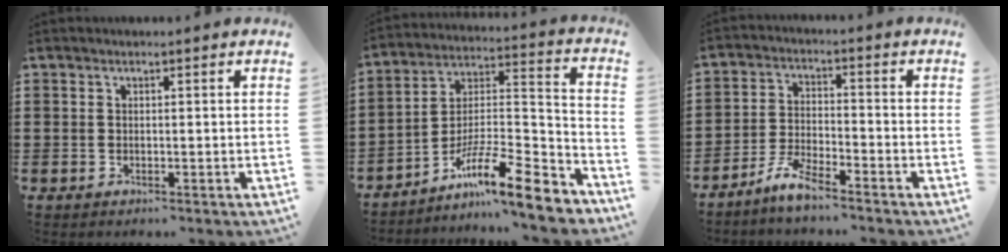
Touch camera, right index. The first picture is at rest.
{"total": 13.2, "force": [-9.8, 1.5, 8.6], "torque": [-0.134, 0.016, -0.179]}
{"total": 5.1, "force": [-4.5, 0.3, 2.3], "torque": [-0.061, -0.006, -0.090]}